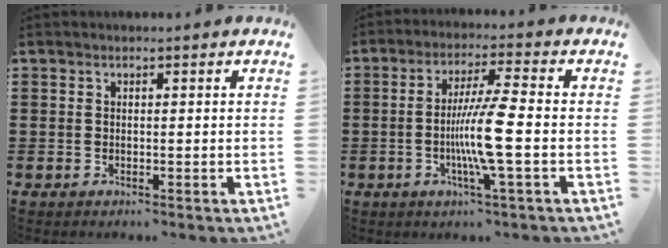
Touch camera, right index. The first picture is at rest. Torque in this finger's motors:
{"motor_torque": [1.89, 0.25, 0.44, 0.14]}